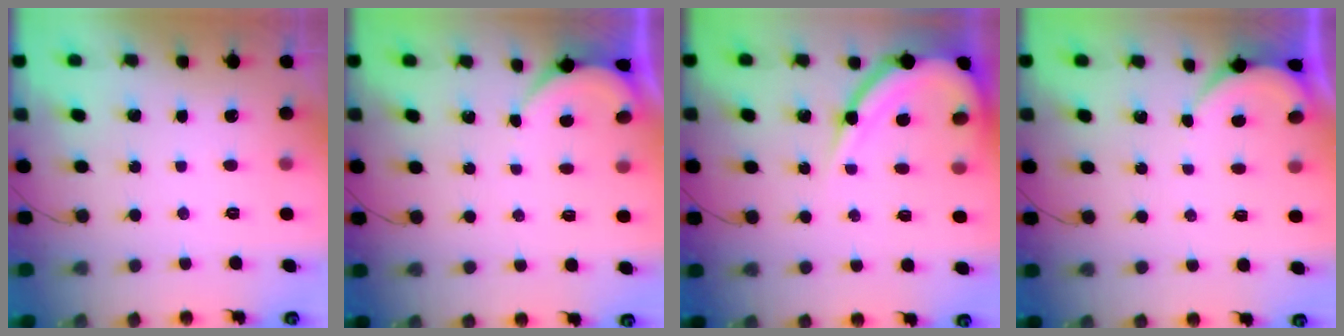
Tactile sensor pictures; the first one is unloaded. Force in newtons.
{"total": 1.4, "press": 1.4, "slide": 0.2}
{"total": 10.9, "press": 10.9, "slide": 1.3}
{"total": 1.4, "press": 1.4, "slide": 0.2}